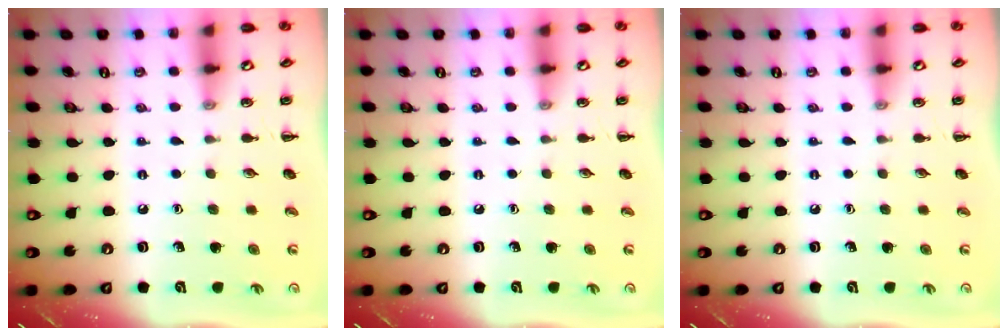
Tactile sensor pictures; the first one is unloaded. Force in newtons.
{"total": 0.0}
{"total": 0.0}